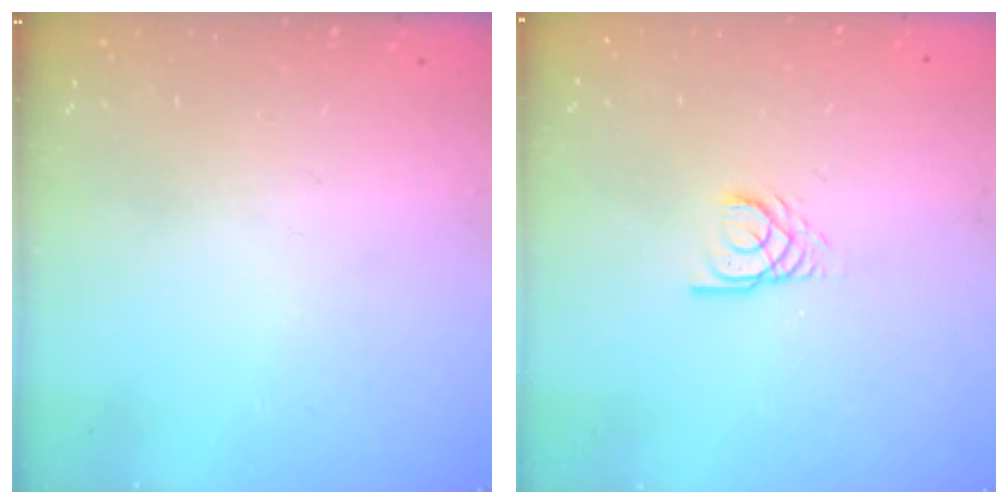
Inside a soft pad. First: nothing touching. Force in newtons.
{"total": 2.9, "press": 2.9, "slide": 0.1}